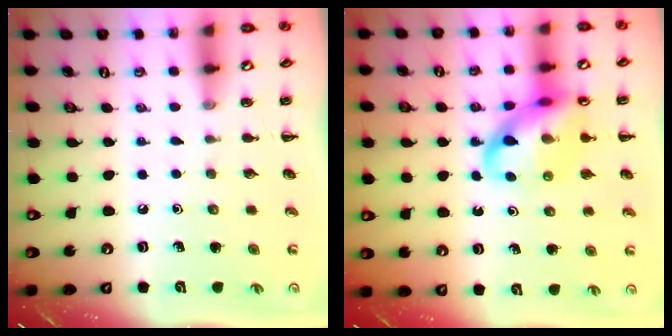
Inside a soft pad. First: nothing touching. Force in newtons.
{"total": 15.8, "press": 15.7, "slide": 2.0}